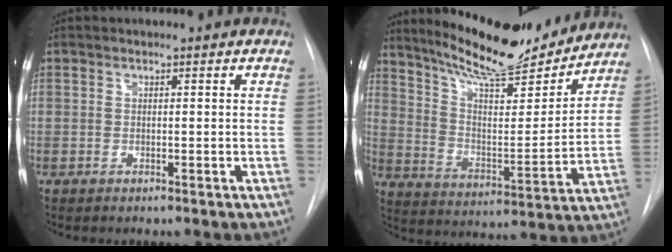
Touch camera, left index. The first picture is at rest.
{"total": 18.0, "force": [16.3, 2.7, 7.2], "torque": [-0.119, -0.025, 0.253]}